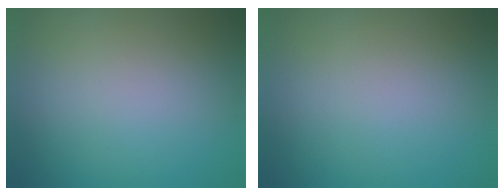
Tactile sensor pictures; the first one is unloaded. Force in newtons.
{"total": 0.0}